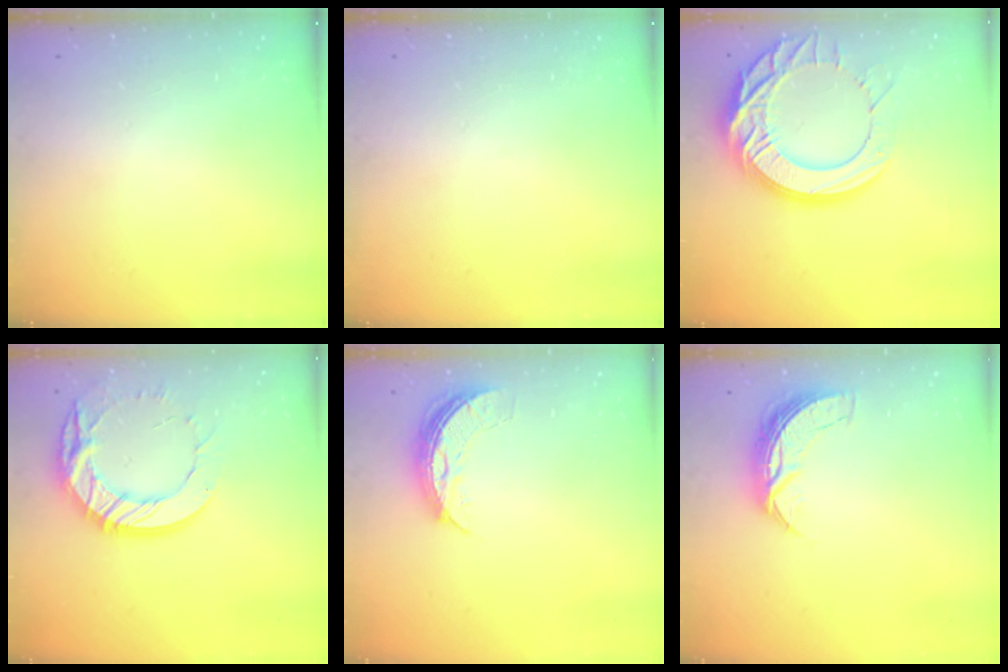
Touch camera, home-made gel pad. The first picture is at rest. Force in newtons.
{"total": 0.0}
{"total": 22.6, "press": 22.5, "slide": 2.2}
{"total": 17.2, "press": 17.1, "slide": 1.3}
{"total": 7.4, "press": 7.4, "slide": 0.6}
{"total": 7.1, "press": 7.1, "slide": 0.4}